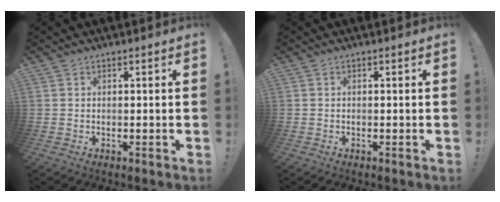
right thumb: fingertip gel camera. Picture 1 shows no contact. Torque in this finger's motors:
{"motor_torque": [0.10, -0.05, 0.10, -0.03, -0.01]}